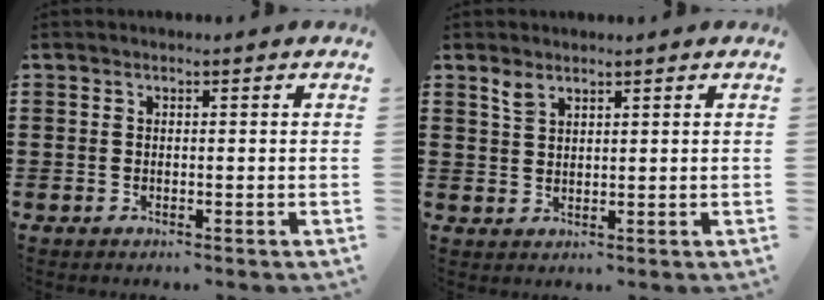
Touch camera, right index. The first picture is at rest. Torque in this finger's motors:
{"motor_torque": [0.03, -0.02, 0.01, 0.03]}